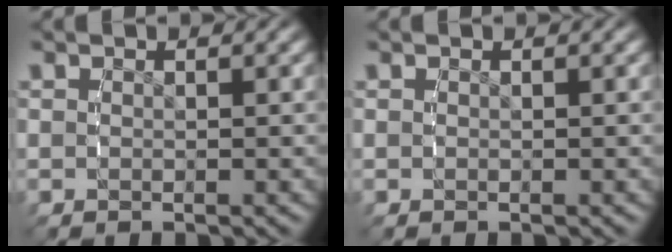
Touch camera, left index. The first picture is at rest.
{"total": 0.0}